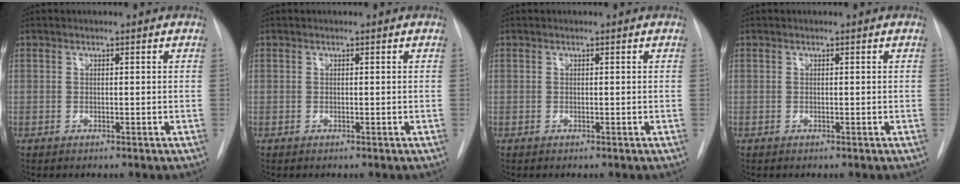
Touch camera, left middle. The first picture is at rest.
{"total": 0.0}
{"total": 0.0}
{"total": 0.0}